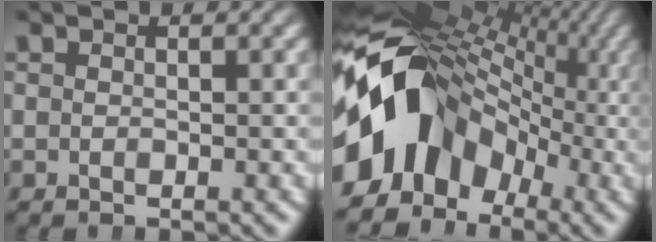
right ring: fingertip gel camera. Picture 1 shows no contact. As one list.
[{"total": 21.9, "force": [0.2, 15.2, 15.7], "torque": [-0.235, 0.019, -0.015]}]